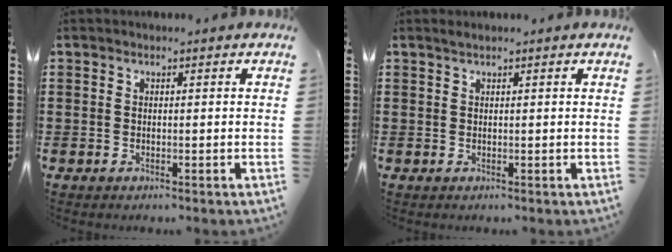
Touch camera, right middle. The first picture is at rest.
{"total": 0.6, "force": [0.5, -0.1, 0.4], "torque": [-0.008, -0.001, 0.009]}